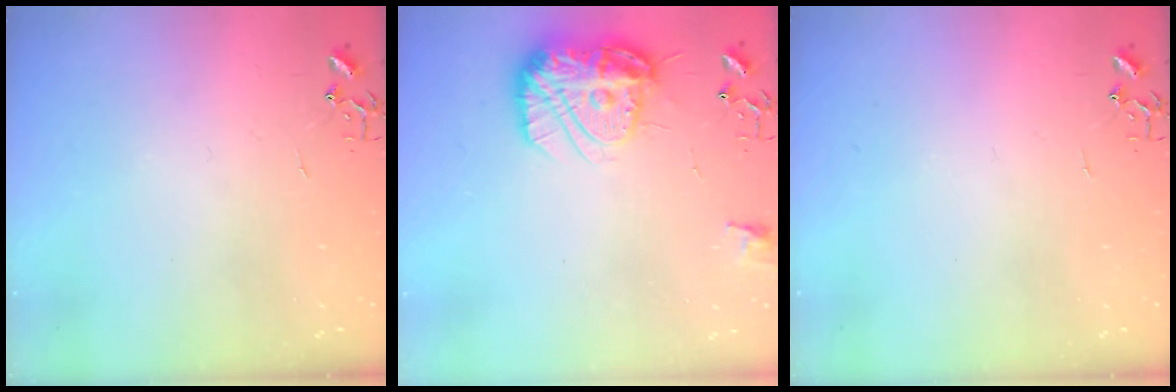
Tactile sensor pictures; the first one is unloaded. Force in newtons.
{"total": 15.6, "press": 15.5, "slide": 1.6}
{"total": 0.0}